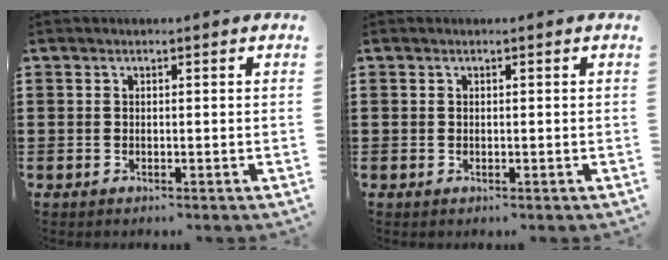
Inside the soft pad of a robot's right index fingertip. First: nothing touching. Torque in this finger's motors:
{"motor_torque": [0.19, 0.30, 0.00, 0.00]}